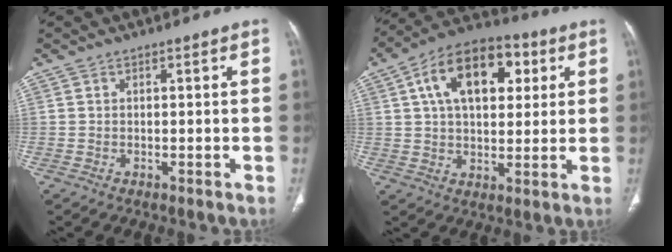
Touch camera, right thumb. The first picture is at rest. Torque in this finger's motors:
{"motor_torque": [0.79, 3.88, 1.36, 0.14, 0.12]}